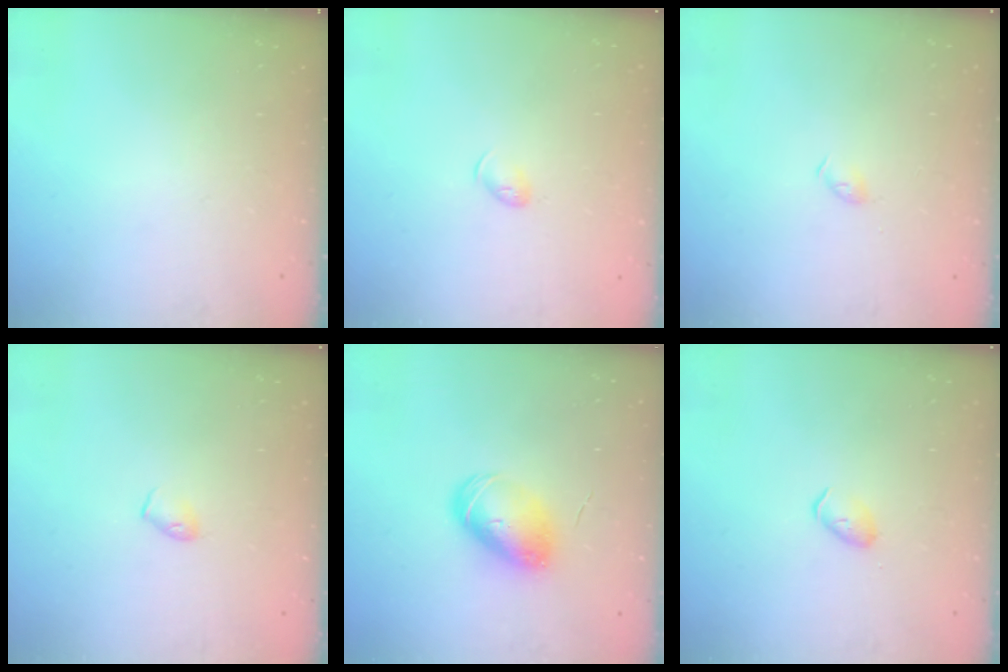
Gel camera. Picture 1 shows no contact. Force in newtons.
{"total": 4.4, "press": 4.3, "slide": 0.6}
{"total": 2.9, "press": 2.9, "slide": 0.6}
{"total": 4.6, "press": 4.5, "slide": 1.0}
{"total": 9.0, "press": 9.0, "slide": 0.2}
{"total": 3.9, "press": 3.8, "slide": 0.7}